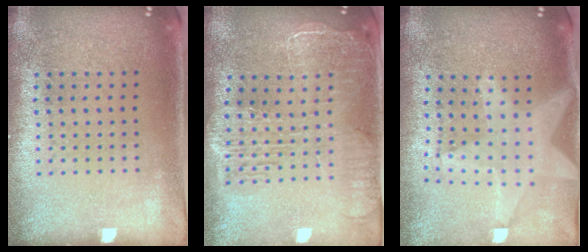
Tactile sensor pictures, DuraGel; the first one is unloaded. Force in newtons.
{"total": 2.4, "press": 2.1, "slide": 1.1}
{"total": 2.2, "press": 1.8, "slide": 1.2}